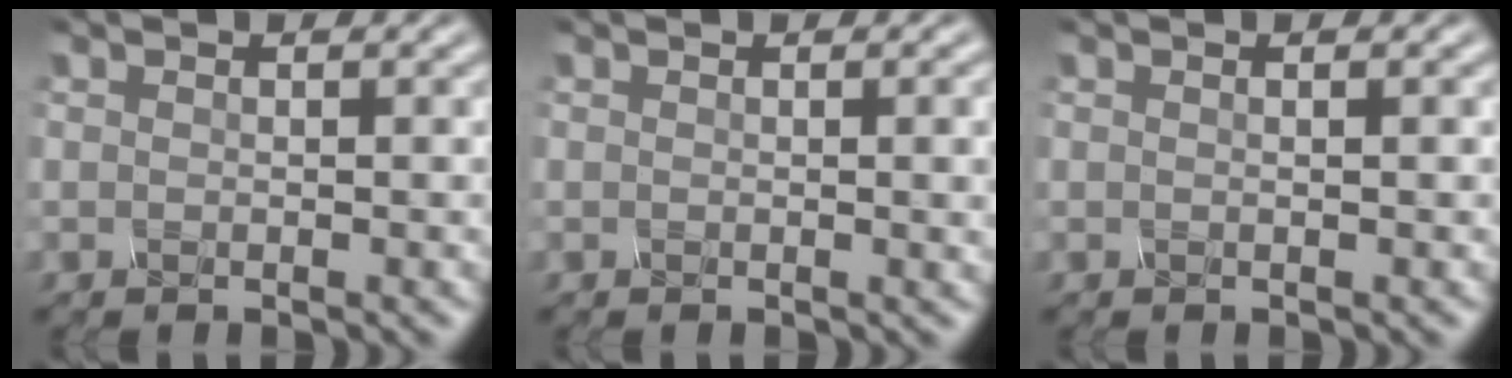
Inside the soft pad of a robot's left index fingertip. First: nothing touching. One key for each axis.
{"total": 2.4, "fx": 0.2, "fy": 0.8, "fz": 2.3, "tx": -0.019, "ty": 0.002, "tz": -0.001}
{"total": 1.0, "fx": 0.2, "fy": 0.4, "fz": 0.9, "tx": -0.007, "ty": 0.000, "tz": -0.007}